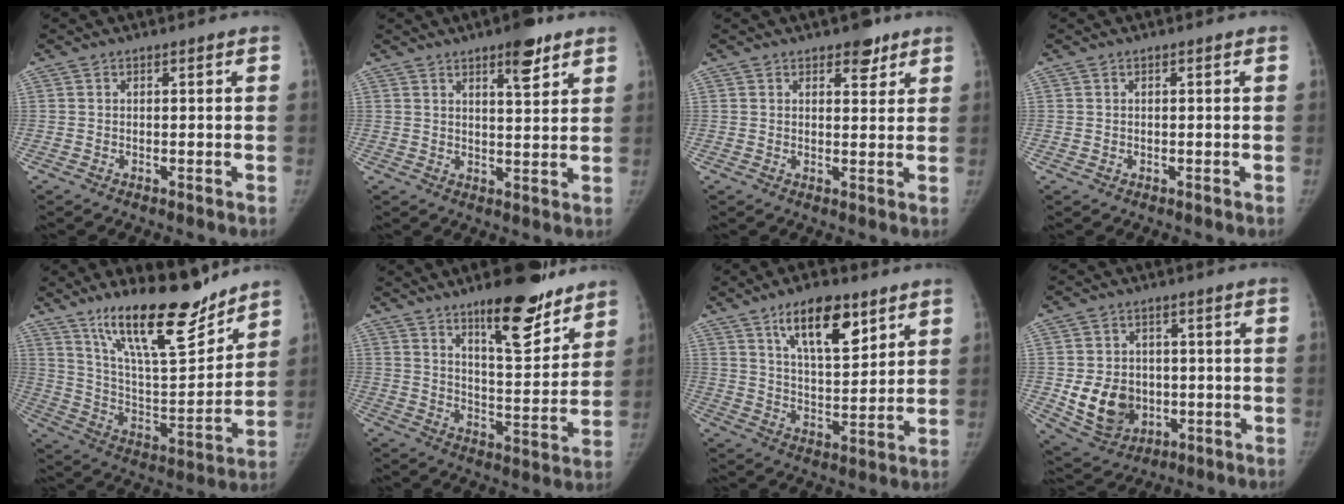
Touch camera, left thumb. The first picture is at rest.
{"total": 6.8, "force": [4.3, 2.0, 4.9], "torque": [-0.056, -0.023, 0.059]}
{"total": 4.1, "force": [2.7, 2.2, 2.1], "torque": [-0.004, -0.014, 0.037]}
{"total": 0.0}
{"total": 21.5, "force": [16.0, 6.2, 13.0], "torque": [-0.177, -0.093, 0.276]}
{"total": 15.6, "force": [10.9, 4.8, 10.1], "torque": [-0.108, -0.076, 0.169]}
{"total": 13.5, "force": [7.8, 5.6, 9.5], "torque": [-0.126, -0.041, 0.133]}
{"total": 11.2, "force": [-1.7, 9.2, 6.0], "torque": [-0.072, -0.001, -0.011]}